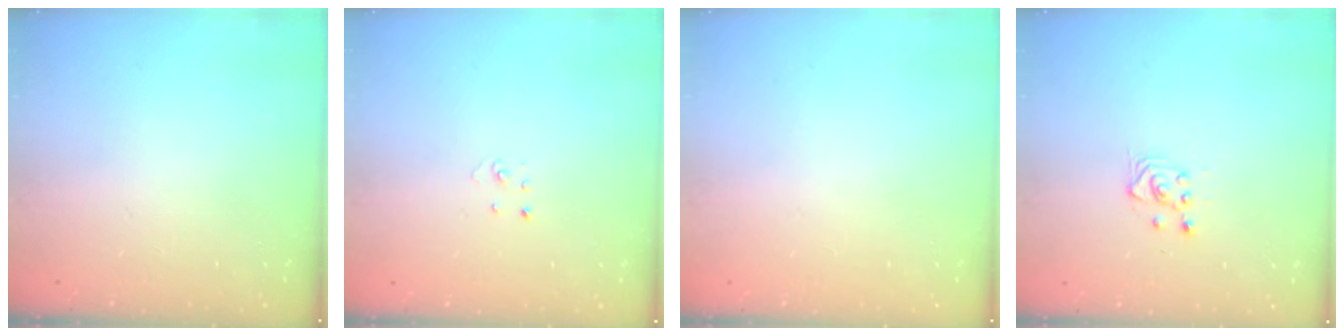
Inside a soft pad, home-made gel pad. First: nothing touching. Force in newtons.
{"total": 1.9, "press": 1.9, "slide": 0.2}
{"total": 0.0}
{"total": 3.0, "press": 2.8, "slide": 1.0}